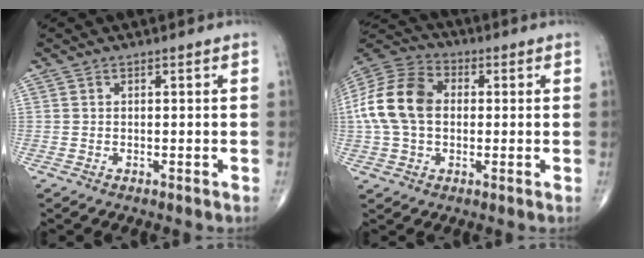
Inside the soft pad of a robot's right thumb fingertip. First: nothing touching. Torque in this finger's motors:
{"motor_torque": [-1.05, 1.15, 1.61, 0.16, 0.22]}